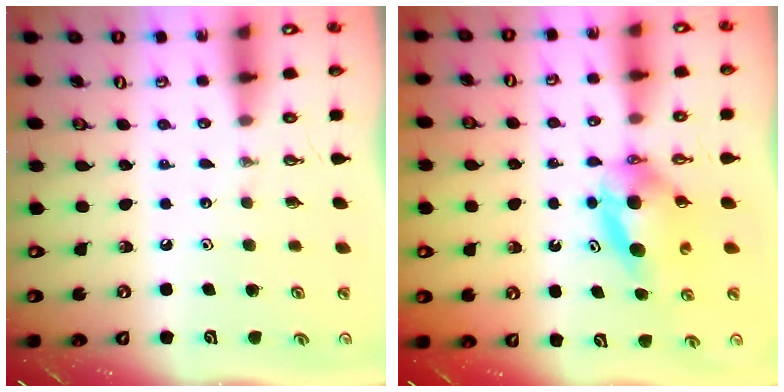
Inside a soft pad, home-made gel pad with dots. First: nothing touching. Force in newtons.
{"total": 6.0, "press": 5.9, "slide": 1.0}